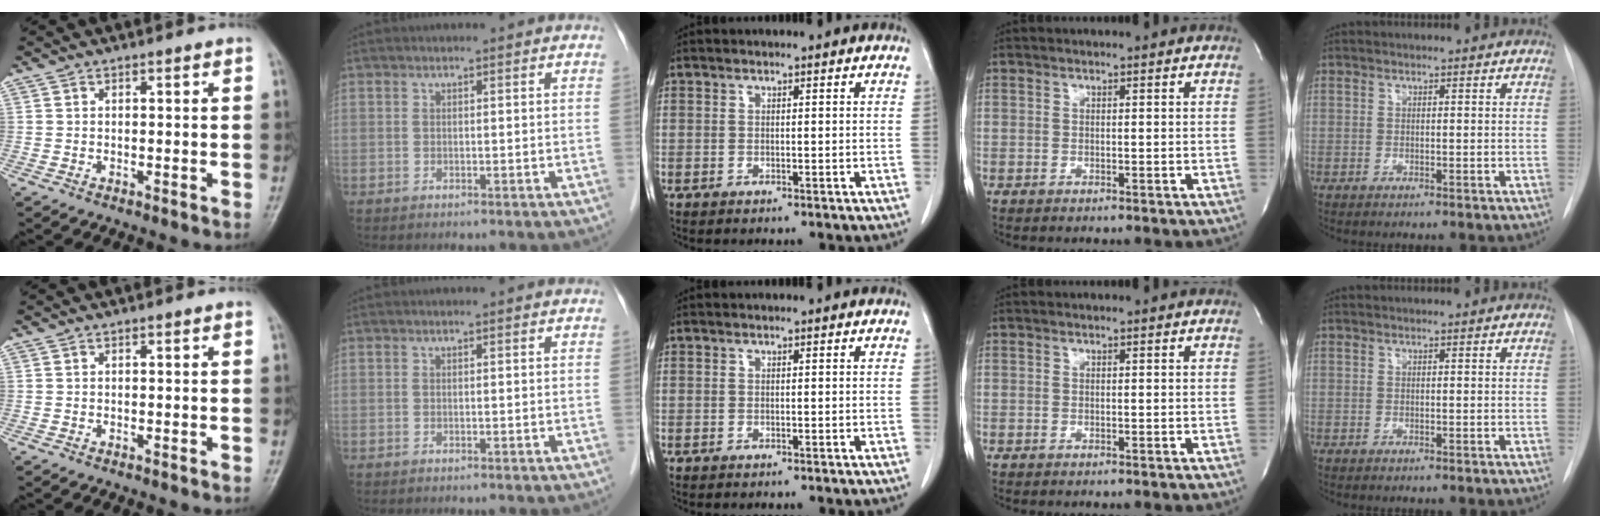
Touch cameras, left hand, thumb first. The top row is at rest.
{}